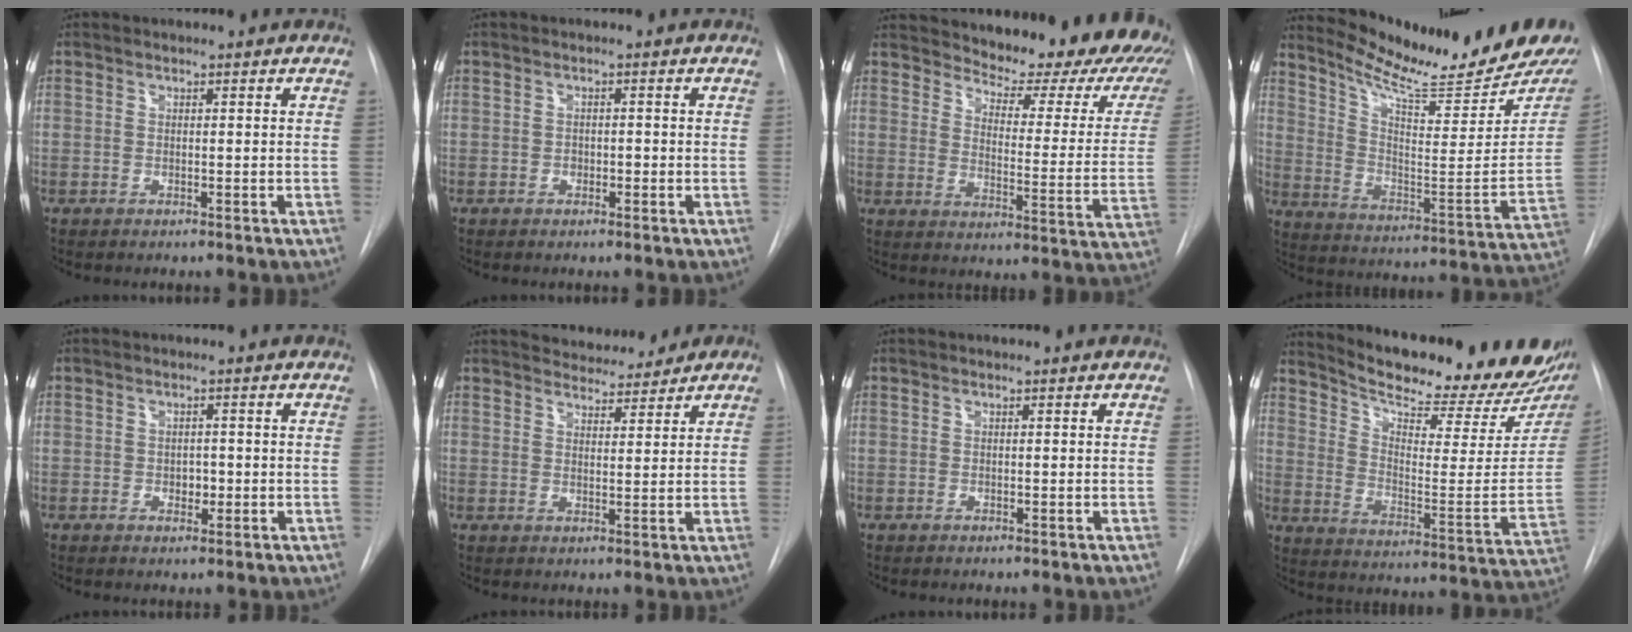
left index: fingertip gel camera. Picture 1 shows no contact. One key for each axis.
{"total": 1.3, "fx": -1.1, "fy": 0.6, "fz": 0.4, "tx": -0.001, "ty": -0.003, "tz": -0.017}
{"total": 22.8, "fx": 20.0, "fy": 6.0, "fz": 9.3, "tx": -0.122, "ty": -0.087, "tz": 0.222}
{"total": 19.9, "fx": 17.8, "fy": 1.1, "fz": 8.9, "tx": -0.144, "ty": -0.100, "tz": 0.258}
{"total": 1.9, "fx": -1.1, "fy": 1.2, "fz": 1.0, "tx": -0.013, "ty": -0.004, "tz": -0.013}
{"total": 5.4, "fx": 5.1, "fy": 1.8, "fz": 0.9, "tx": -0.013, "ty": 0.000, "tz": 0.070}
{"total": 0.7, "fx": -0.7, "fy": -0.1, "fz": -0.1, "tx": 0.003, "ty": -0.005, "tz": -0.010}
{"total": 25.6, "fx": 22.2, "fy": 5.4, "fz": 11.6, "tx": -0.177, "ty": -0.077, "tz": 0.288}